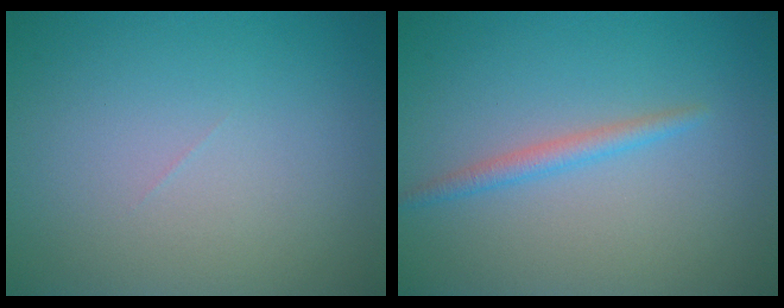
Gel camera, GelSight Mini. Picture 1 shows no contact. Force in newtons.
{"total": 1.6, "press": 1.6, "slide": 0.0}